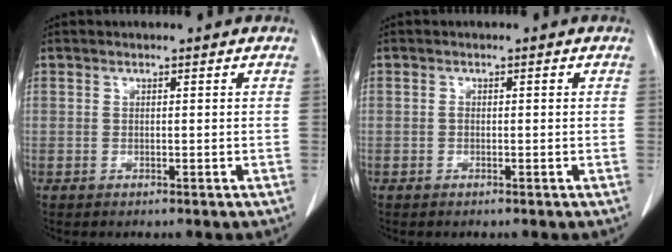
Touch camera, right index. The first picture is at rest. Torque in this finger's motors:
{"motor_torque": [-0.02, 0.04, -0.02, 0.00]}